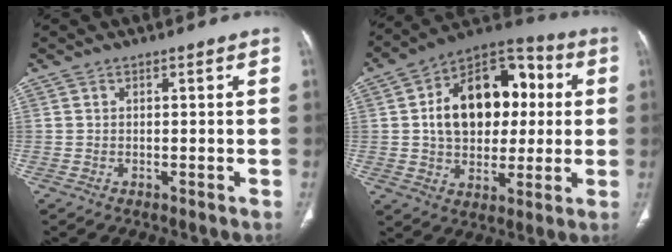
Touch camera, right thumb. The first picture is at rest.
{"total": 20.9, "force": [2.7, 14.1, 15.1], "torque": [-0.197, 0.026, 0.044]}